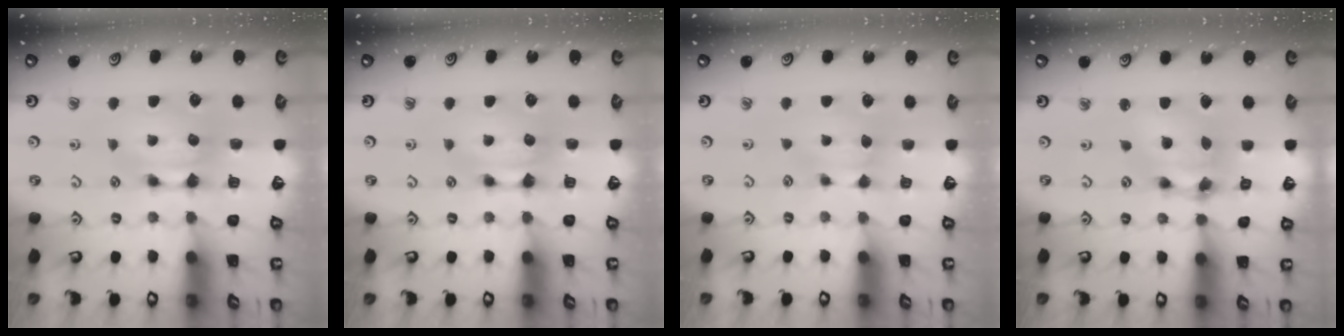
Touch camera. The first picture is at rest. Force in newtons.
{"total": 0.0}
{"total": 2.0, "press": 1.9, "slide": 0.7}
{"total": 6.8, "press": 6.5, "slide": 2.0}